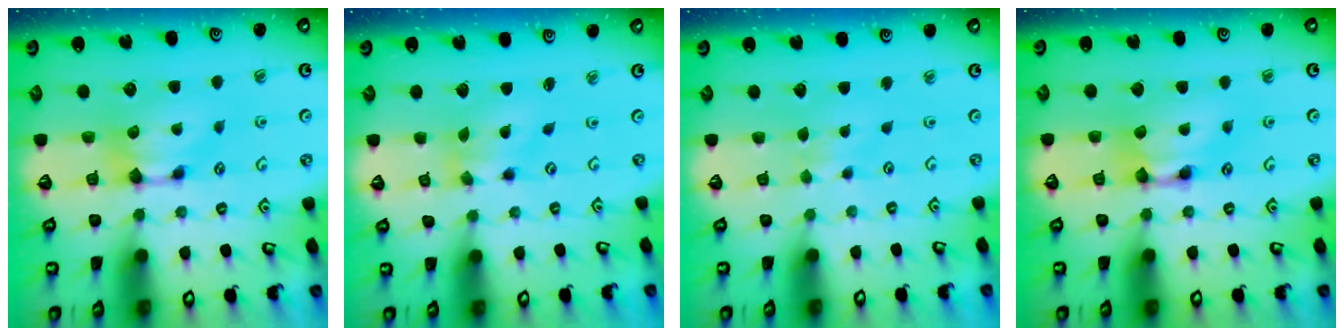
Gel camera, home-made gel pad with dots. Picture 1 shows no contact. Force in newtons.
{"total": 1.3, "press": 0.1, "slide": 1.3}
{"total": 2.6, "press": 2.5, "slide": 0.3}
{"total": 2.2, "press": 2.2, "slide": 0.0}